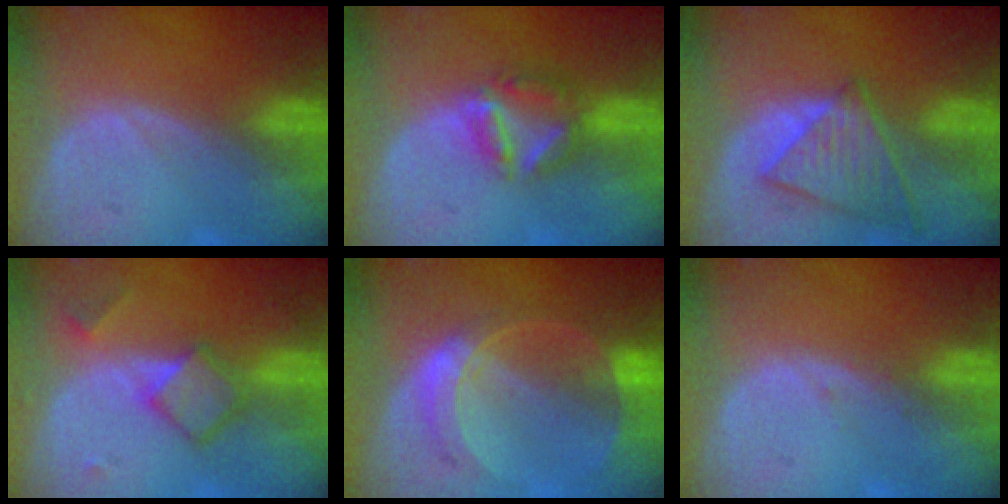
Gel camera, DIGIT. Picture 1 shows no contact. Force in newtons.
{"total": 6.2, "press": 5.6, "slide": 2.7}
{"total": 7.9, "press": 7.1, "slide": 3.4}
{"total": 5.1, "press": 5.1, "slide": 0.0}
{"total": 7.2, "press": 6.5, "slide": 3.2}
{"total": 0.6, "press": 0.3, "slide": 0.5}